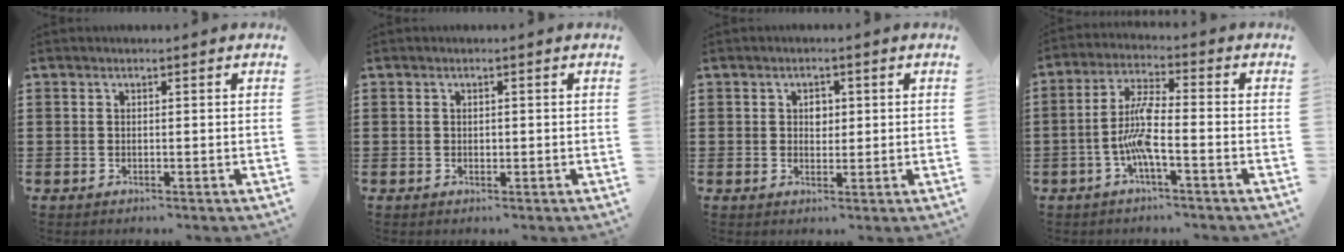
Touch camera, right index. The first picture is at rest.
{"total": 0.6, "force": [0.0, 0.4, 0.5], "torque": [-0.011, 0.000, 0.000]}
{"total": 2.0, "force": [0.5, 1.4, 1.3], "torque": [-0.019, 0.006, 0.005]}
{"total": 7.3, "force": [-2.3, 1.6, 6.7], "torque": [-0.158, -0.010, -0.052]}